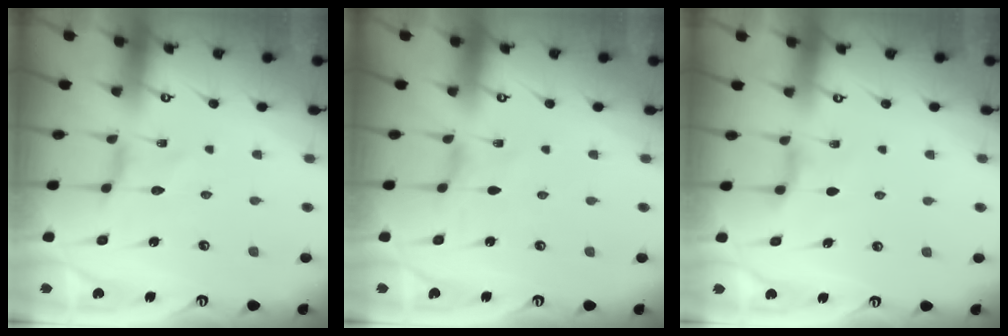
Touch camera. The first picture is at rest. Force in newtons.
{"total": 0.0}
{"total": 5.1, "press": 5.1, "slide": 0.6}